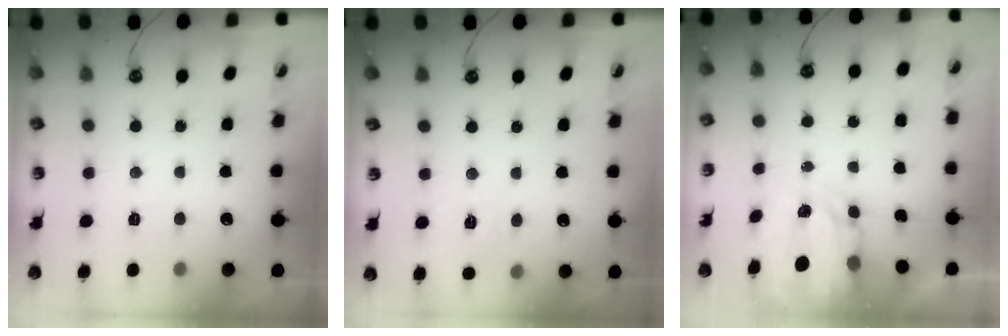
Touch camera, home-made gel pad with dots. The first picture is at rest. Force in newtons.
{"total": 7.0, "press": 7.0, "slide": 0.7}
{"total": 3.9, "press": 3.9, "slide": 0.1}